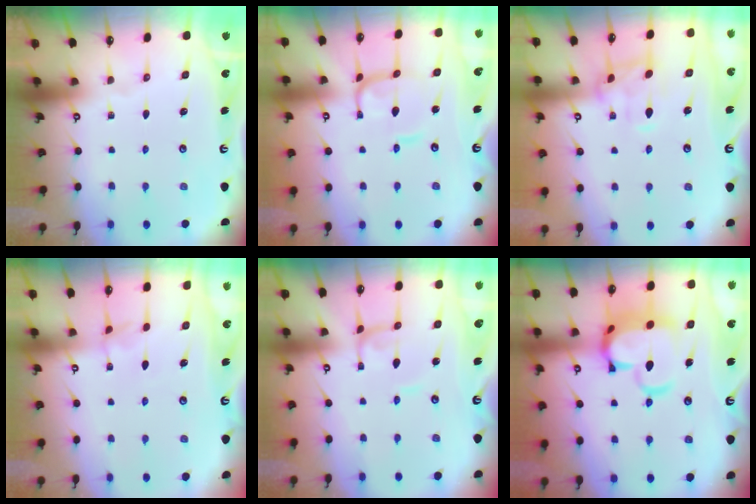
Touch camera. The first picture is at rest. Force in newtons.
{"total": 2.2, "press": 2.2, "slide": 0.5}
{"total": 1.3, "press": 1.2, "slide": 0.4}
{"total": 1.1, "press": 0.9, "slide": 0.5}
{"total": 1.7, "press": 1.7, "slide": 0.1}
{"total": 9.0, "press": 8.8, "slide": 1.9}